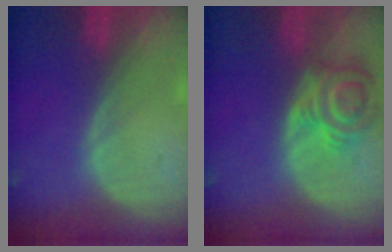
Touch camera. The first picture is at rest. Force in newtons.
{"total": 6.1, "press": 6.1, "slide": 0.3}